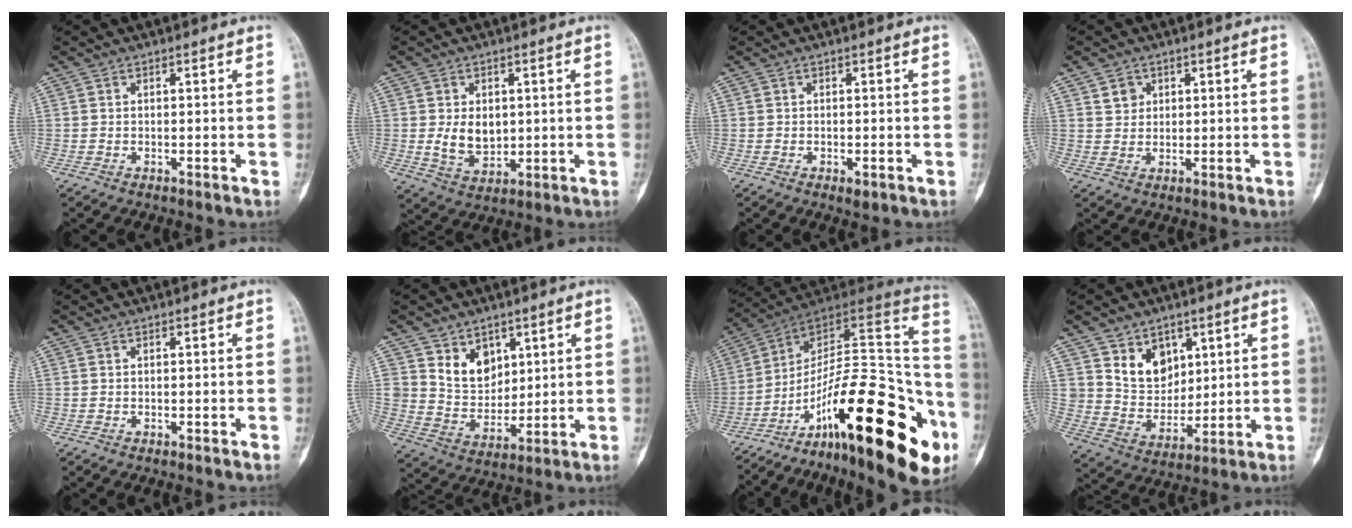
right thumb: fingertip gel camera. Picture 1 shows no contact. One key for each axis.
{"total": 6.5, "fx": 0.7, "fy": 4.7, "fz": 4.4, "tx": -0.058, "ty": -0.012, "tz": 0.026}
{"total": 1.6, "fx": -0.6, "fy": 0.6, "fz": 1.3, "tx": -0.014, "ty": -0.001, "tz": -0.006}
{"total": 3.0, "fx": 1.5, "fy": 2.5, "fz": 0.7, "tx": 0.003, "ty": -0.009, "tz": 0.027}
{"total": 0.0}
{"total": 8.8, "fx": 4.6, "fy": 6.7, "fz": 3.3, "tx": -0.020, "ty": -0.033, "tz": 0.094}
{"total": 34.1, "fx": -14.5, "fy": 12.1, "fz": 28.3, "tx": -0.335, "ty": 0.093, "tz": -0.223}
{"total": 9.8, "fx": 5.1, "fy": 7.5, "fz": 3.8, "tx": -0.028, "ty": -0.035, "tz": 0.106}